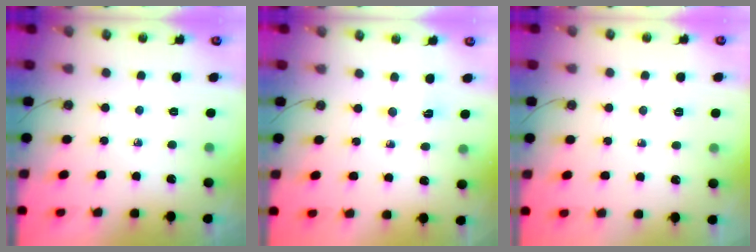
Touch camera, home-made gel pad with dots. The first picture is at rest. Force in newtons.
{"total": 2.8, "press": 2.7, "slide": 0.7}
{"total": 3.3, "press": 3.2, "slide": 0.4}